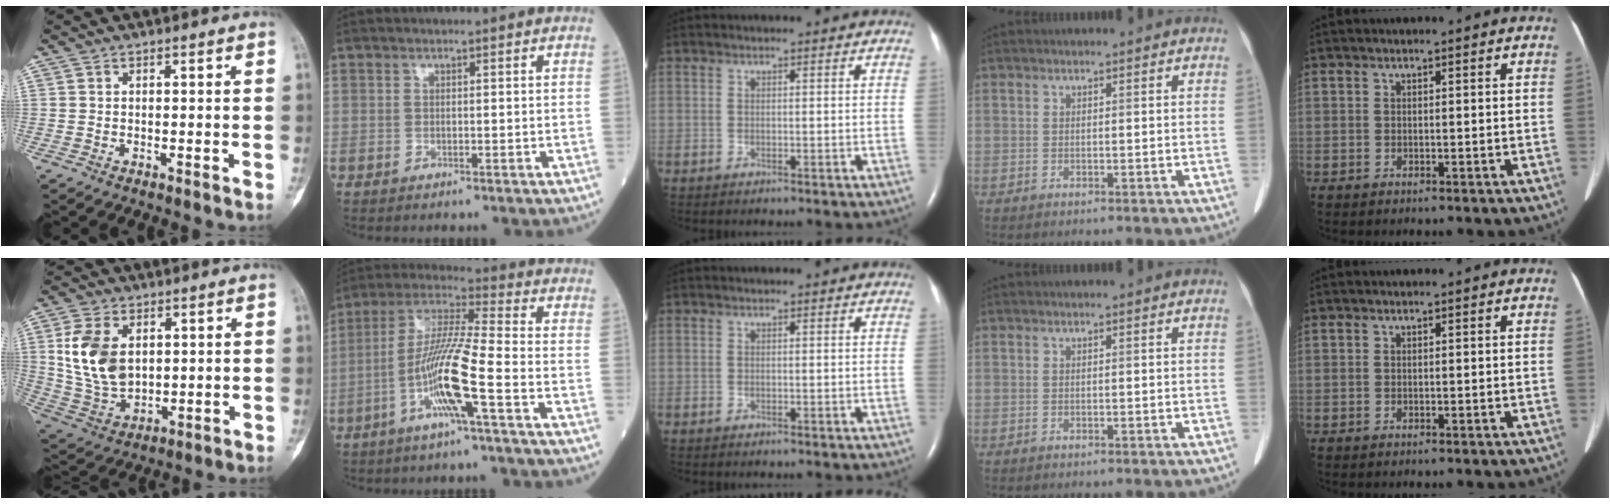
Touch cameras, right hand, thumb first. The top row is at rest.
{"thumb": {"total": 12.6, "force": [2.5, 8.2, 9.2], "torque": [-0.172, -0.009, 0.058]}, "index": {"total": 12.0, "force": [-4.3, -0.4, 11.1], "torque": [-0.225, 0.003, -0.088]}}